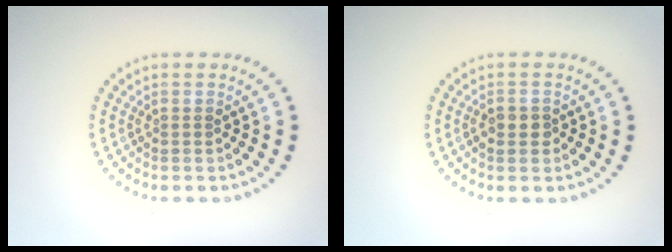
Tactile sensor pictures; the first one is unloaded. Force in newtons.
{"total": 1.6, "press": 1.6, "slide": 0.4}